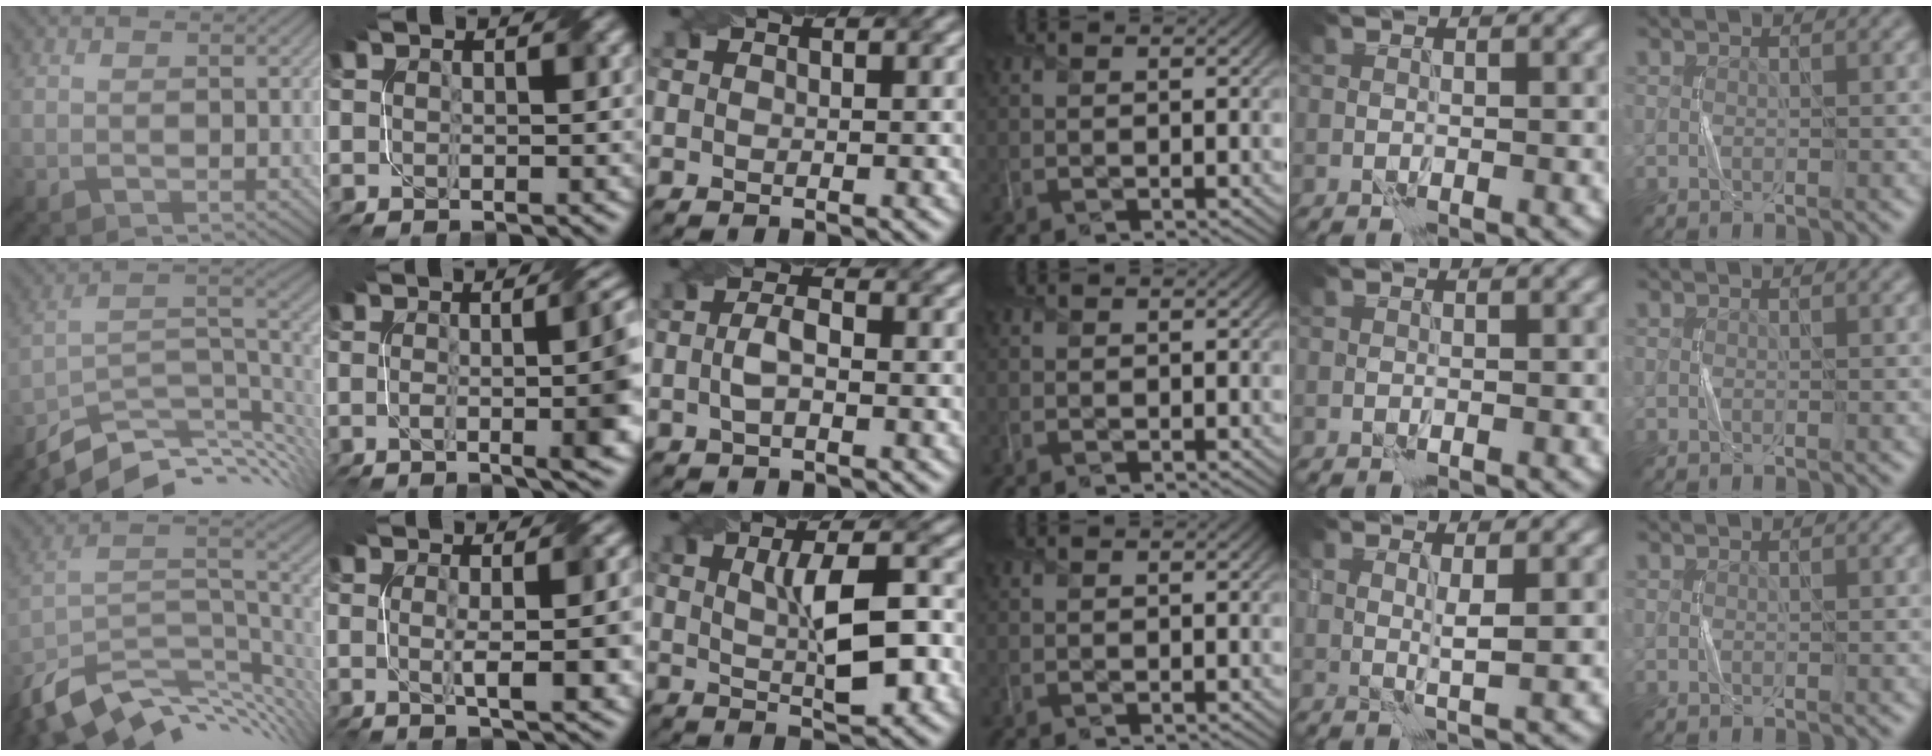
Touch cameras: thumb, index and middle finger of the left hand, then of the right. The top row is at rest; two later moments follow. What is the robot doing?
{"motion": "twist", "object": "screw"}